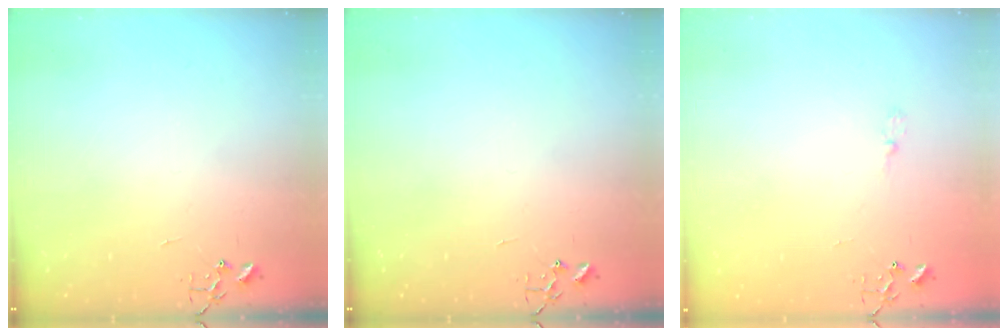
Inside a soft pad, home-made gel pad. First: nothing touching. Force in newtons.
{"total": 0.0}
{"total": 3.9, "press": 3.9, "slide": 0.5}